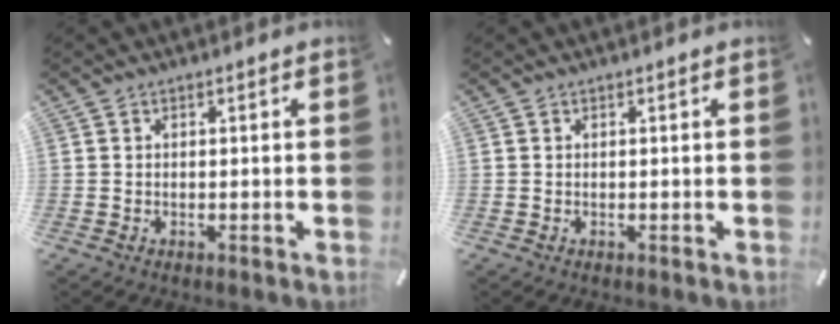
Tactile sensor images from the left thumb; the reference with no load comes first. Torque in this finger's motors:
{"motor_torque": [0.00, 0.00, 0.01, -0.01, 0.00]}